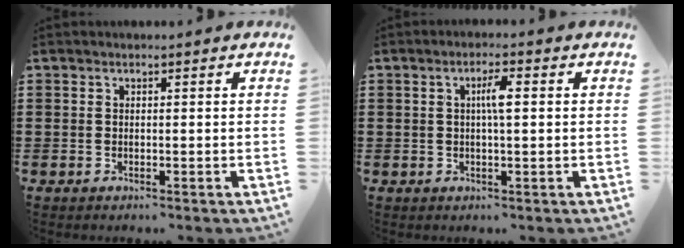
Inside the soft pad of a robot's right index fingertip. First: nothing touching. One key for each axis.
{"total": 3.0, "fx": 0.4, "fy": 0.6, "fz": 2.9, "tx": -0.056, "ty": 0.003, "tz": 0.003}